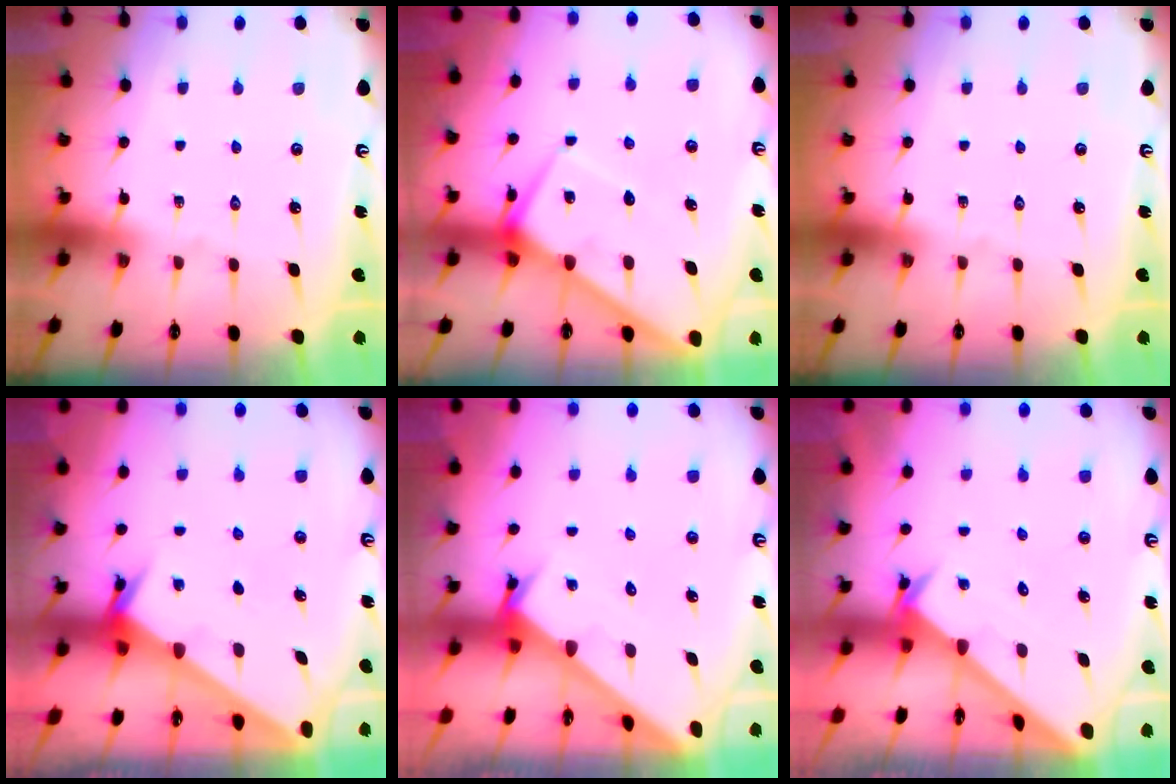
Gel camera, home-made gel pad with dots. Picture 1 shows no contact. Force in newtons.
{"total": 7.0, "press": 7.0, "slide": 0.7}
{"total": 0.0}
{"total": 2.5, "press": 2.5, "slide": 0.2}
{"total": 2.8, "press": 2.8, "slide": 0.1}
{"total": 2.6, "press": 2.6, "slide": 0.2}